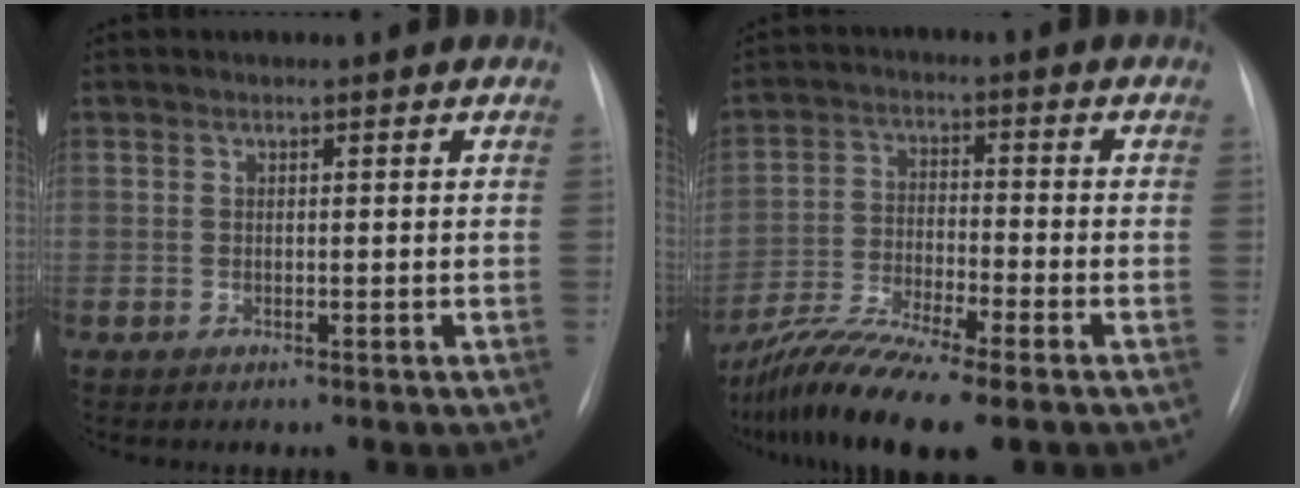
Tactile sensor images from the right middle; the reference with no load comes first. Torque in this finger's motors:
{"motor_torque": [1.12, -1.02, 0.42, 0.16]}